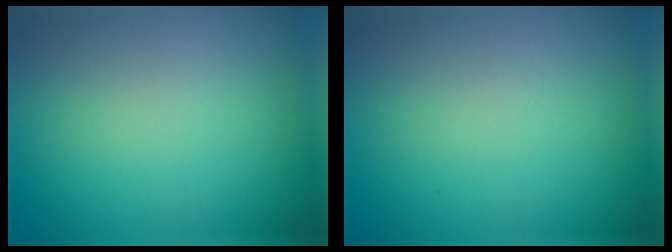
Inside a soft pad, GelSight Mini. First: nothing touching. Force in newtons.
{"total": 0.0}